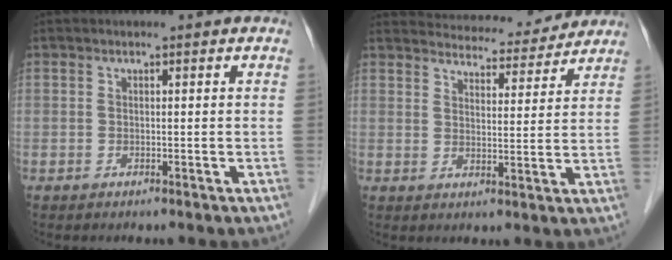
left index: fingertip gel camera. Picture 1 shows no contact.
{"total": 14.2, "force": [13.6, 2.9, 2.8], "torque": [-0.030, 0.011, 0.173]}